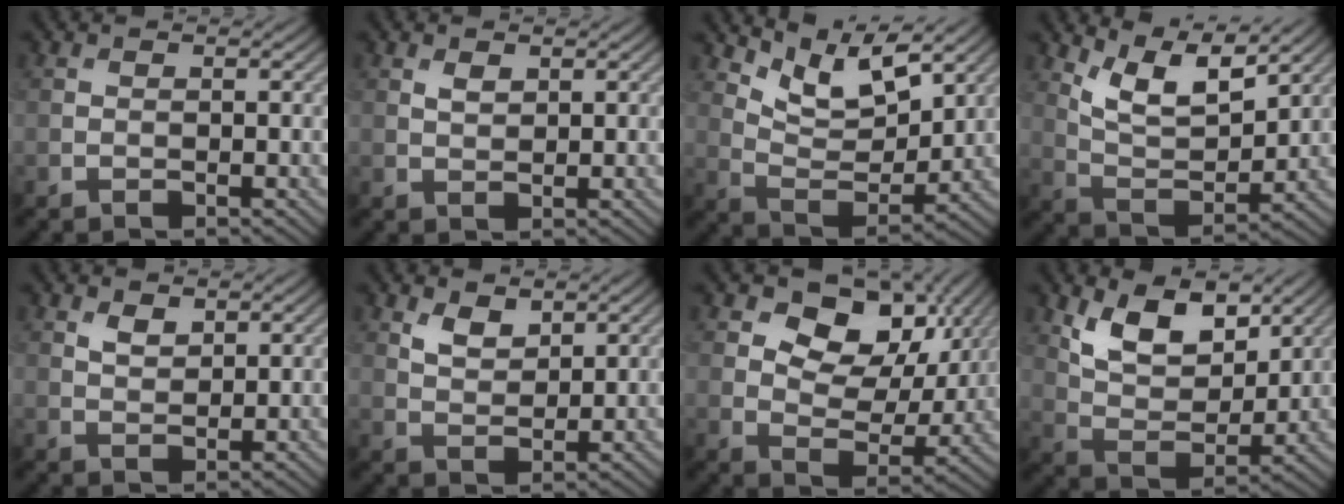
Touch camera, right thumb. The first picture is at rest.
{"total": 1.4, "force": [0.8, 0.8, 0.9], "torque": [-0.018, -0.003, 0.018]}
{"total": 8.1, "force": [5.7, 3.2, 4.8], "torque": [-0.104, -0.011, 0.107]}
{"total": 8.9, "force": [5.9, 3.1, 5.9], "torque": [-0.128, -0.005, 0.115]}
{"total": 2.1, "force": [1.3, 1.1, 1.1], "torque": [-0.023, -0.003, 0.029]}
{"total": 3.2, "force": [2.2, 1.6, 1.7], "torque": [-0.039, -0.008, 0.047]}
{"total": 10.6, "force": [4.6, 7.1, 6.5], "torque": [-0.108, -0.003, 0.067]}
{"total": 9.4, "force": [5.2, 4.9, 6.1], "torque": [-0.127, -0.012, 0.094]}